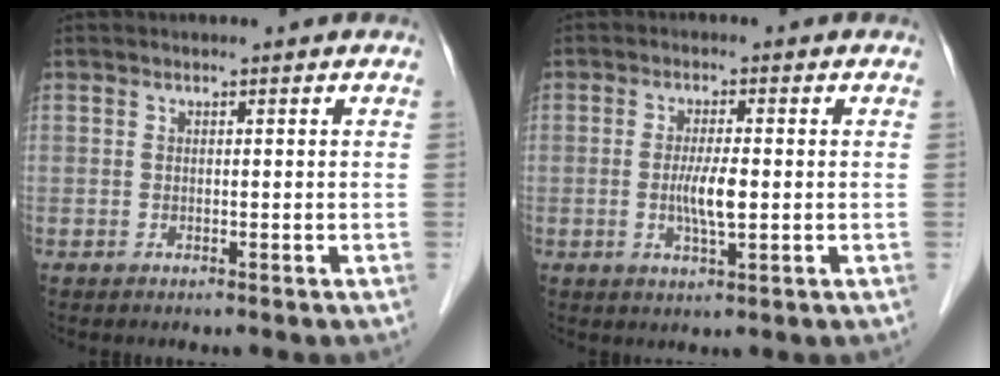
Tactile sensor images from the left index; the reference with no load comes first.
{"total": 4.2, "force": [-0.4, 0.6, 4.1], "torque": [-0.084, -0.007, -0.007]}